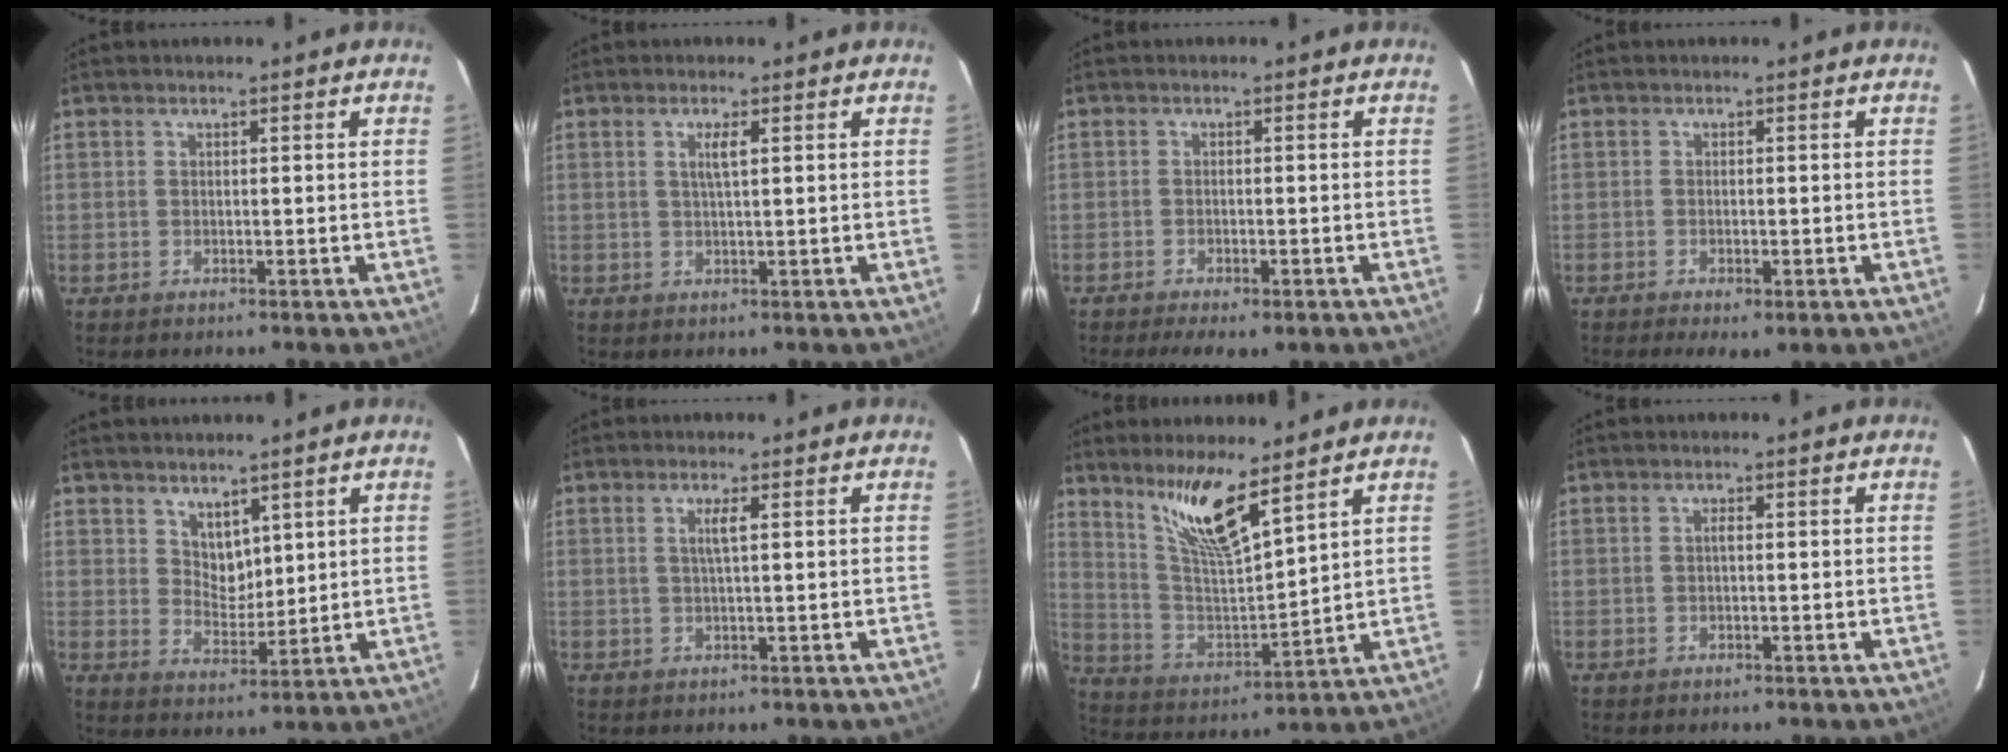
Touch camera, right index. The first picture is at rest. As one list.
[{"total": 2.3, "force": [0.8, 0.1, 2.1], "torque": [-0.039, 0.000, 0.013]}, {"total": 6.3, "force": [-4.6, 1.7, 3.9], "torque": [-0.088, -0.021, -0.067]}, {"total": 4.4, "force": [-2.7, 1.3, 3.3], "torque": [-0.065, -0.019, -0.036]}, {"total": 5.1, "force": [3.7, 3.0, 2.0], "torque": [-0.023, 0.000, 0.072]}, {"total": 2.1, "force": [0.6, -0.1, 2.0], "torque": [-0.037, -0.001, 0.010]}, {"total": 12.1, "force": [8.5, 1.5, 8.4], "torque": [-0.154, -0.006, 0.177]}, {"total": 0.7, "force": [0.0, 0.2, 0.7], "torque": [-0.013, 0.004, -0.002]}]